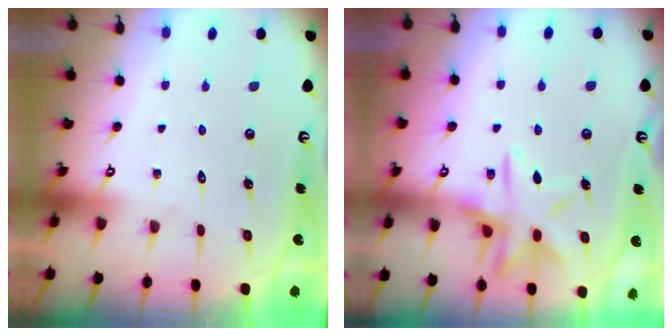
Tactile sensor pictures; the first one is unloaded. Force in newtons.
{"total": 13.8, "press": 13.7, "slide": 1.0}